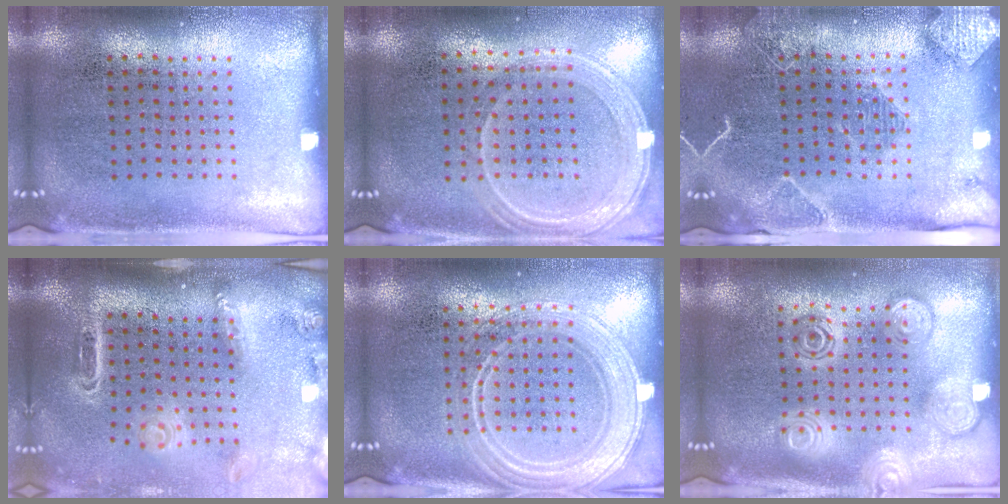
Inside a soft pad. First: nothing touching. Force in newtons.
{"total": 1.2, "press": 1.1, "slide": 0.3}
{"total": 2.1, "press": 2.0, "slide": 0.5}
{"total": 2.8, "press": 2.0, "slide": 1.9}
{"total": 2.3, "press": 2.3, "slide": 0.4}
{"total": 2.3, "press": 2.3, "slide": 0.4}